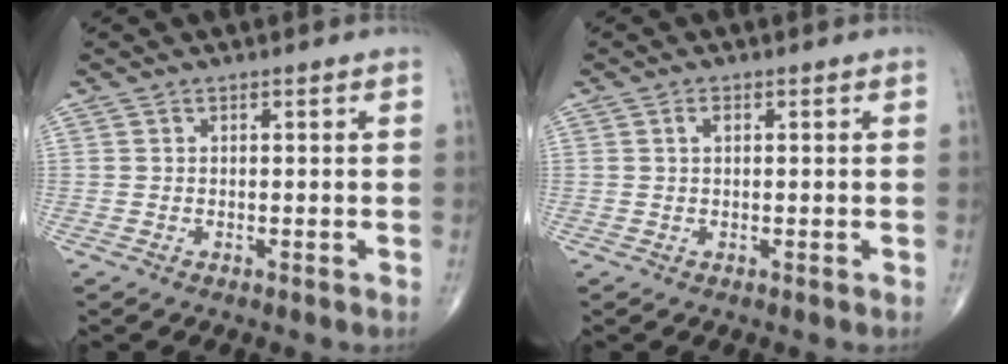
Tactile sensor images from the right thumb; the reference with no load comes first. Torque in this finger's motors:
{"motor_torque": [0.05, 0.60, 0.16, 0.08, -0.02]}